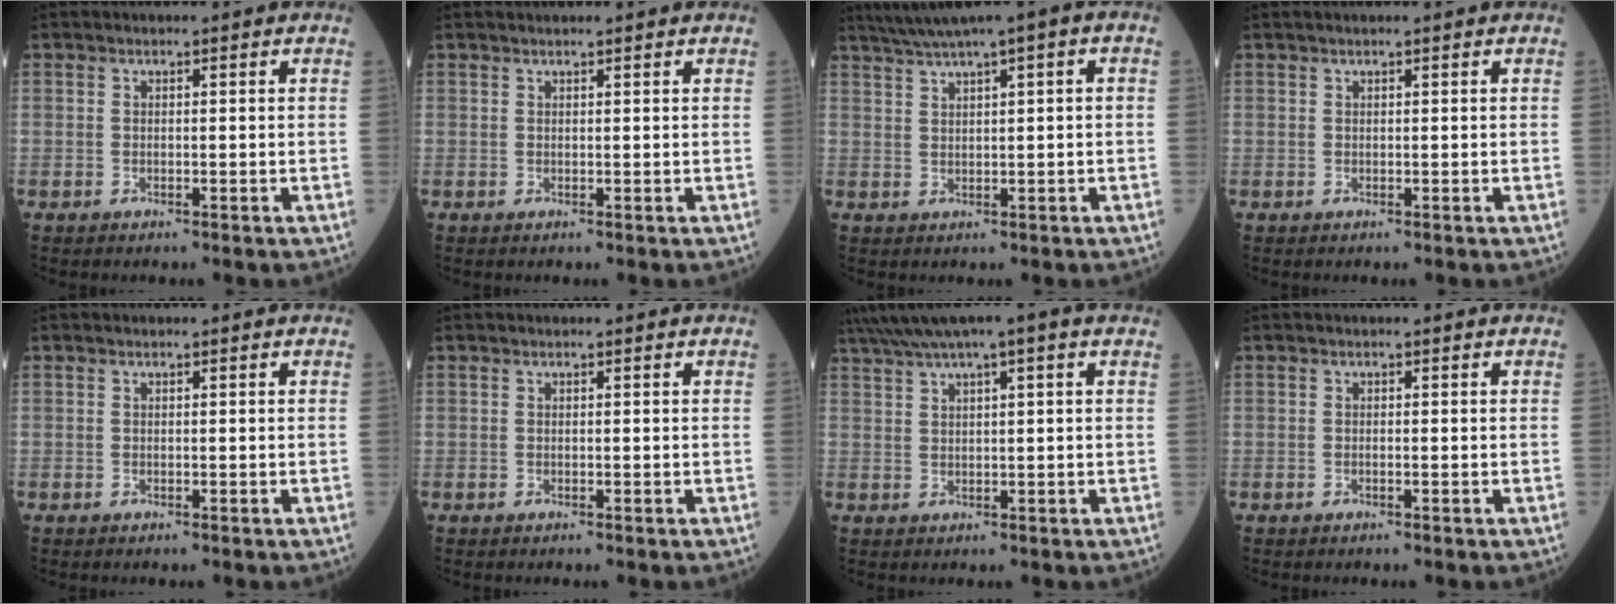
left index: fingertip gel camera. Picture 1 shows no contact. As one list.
[{"total": 2.3, "force": [2.1, 0.0, 0.8], "torque": [-0.005, 0.019, 0.029]}, {"total": 6.3, "force": [3.5, 0.1, 5.3], "torque": [-0.098, 0.029, 0.063]}, {"total": 1.3, "force": [1.2, -0.1, 0.7], "torque": [-0.008, 0.018, 0.022]}, {"total": 0.0}, {"total": 0.0}, {"total": 8.5, "force": [5.9, 0.4, 6.2], "torque": [-0.112, 0.046, 0.096]}, {"total": 0.0}]